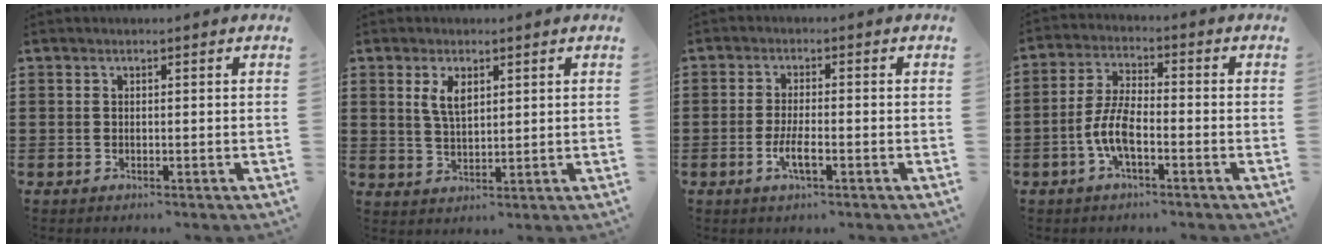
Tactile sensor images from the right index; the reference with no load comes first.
{"total": 3.7, "force": [1.6, 1.6, 3.0], "torque": [-0.064, 0.005, 0.027]}
{"total": 3.8, "force": [-1.6, 0.8, 3.4], "torque": [-0.070, -0.004, -0.031]}
{"total": 6.7, "force": [-2.5, 2.3, 5.8], "torque": [-0.138, -0.008, -0.054]}